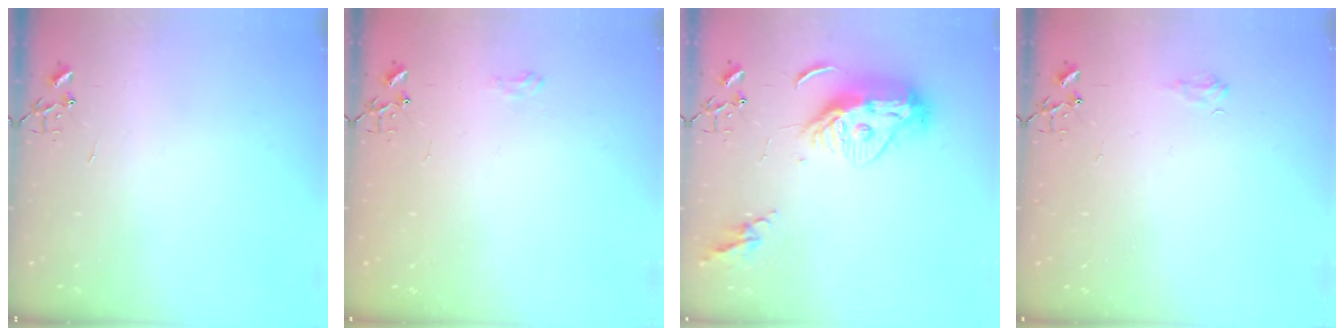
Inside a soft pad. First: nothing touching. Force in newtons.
{"total": 6.5, "press": 6.5, "slide": 0.6}
{"total": 13.5, "press": 13.4, "slide": 1.5}
{"total": 6.0, "press": 5.9, "slide": 0.7}